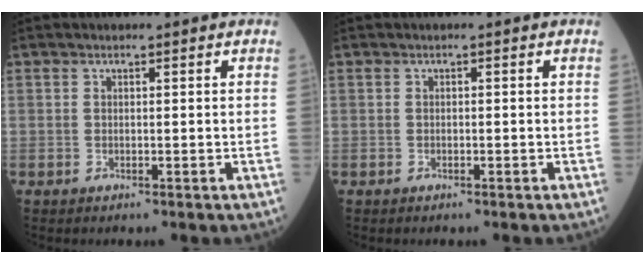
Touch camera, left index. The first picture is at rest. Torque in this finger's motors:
{"motor_torque": [0.00, 0.00, 0.00, 0.00]}